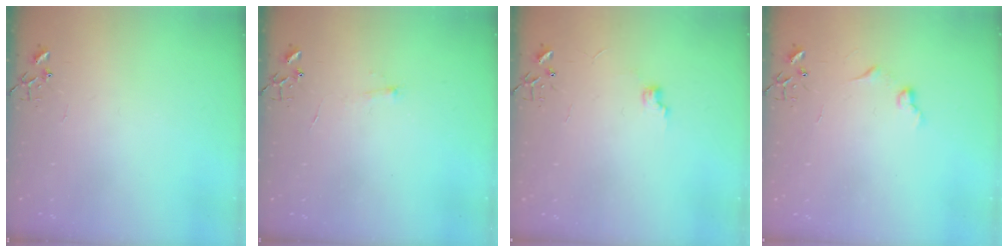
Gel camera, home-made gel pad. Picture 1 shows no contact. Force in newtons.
{"total": 4.1, "press": 4.0, "slide": 0.6}
{"total": 5.9, "press": 5.9, "slide": 0.7}
{"total": 6.3, "press": 6.3, "slide": 0.5}